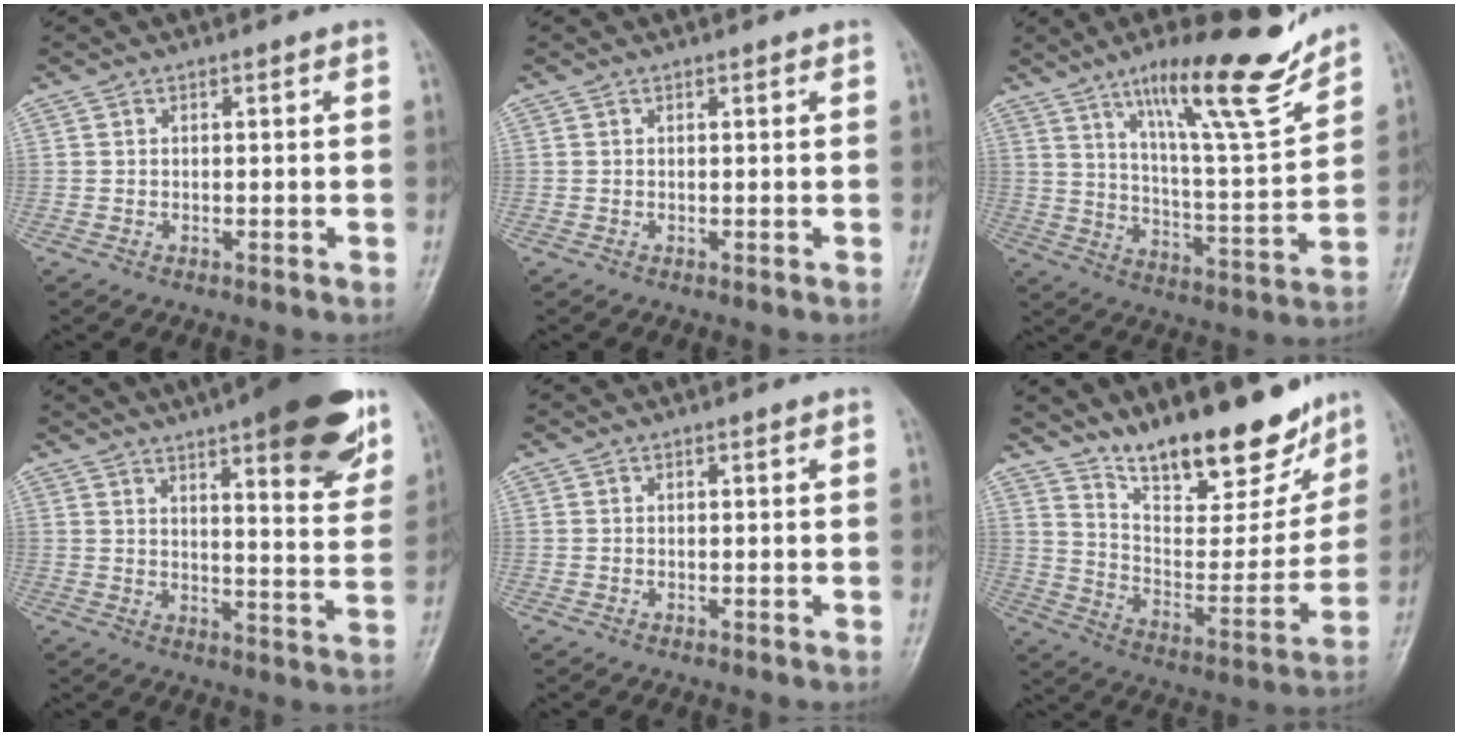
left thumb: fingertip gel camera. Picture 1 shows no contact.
{"total": 0.5, "force": [0.3, 0.1, 0.4], "torque": [-0.007, 0.000, 0.002]}
{"total": 18.9, "force": [13.2, 3.0, 13.1], "torque": [-0.177, -0.078, 0.213]}
{"total": 20.4, "force": [12.3, 5.2, 15.4], "torque": [-0.182, -0.045, 0.163]}
{"total": 0.0}
{"total": 21.5, "force": [16.4, 7.4, 11.8], "torque": [-0.131, -0.094, 0.266]}